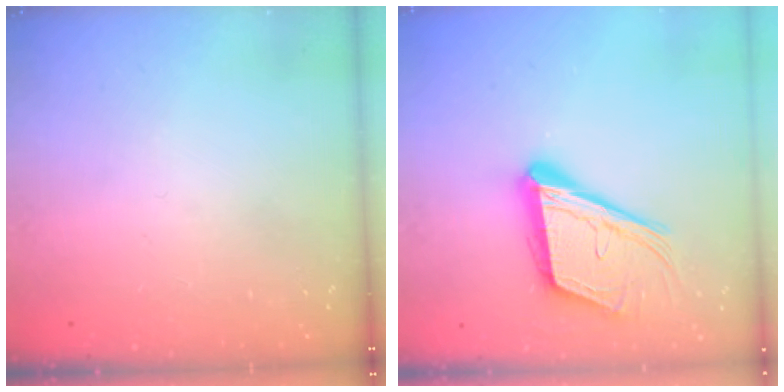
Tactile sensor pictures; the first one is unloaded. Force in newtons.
{"total": 17.4, "press": 17.0, "slide": 3.7}